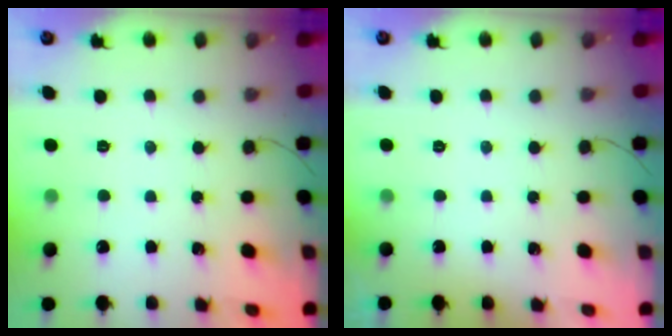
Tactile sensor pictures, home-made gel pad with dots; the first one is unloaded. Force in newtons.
{"total": 0.0}